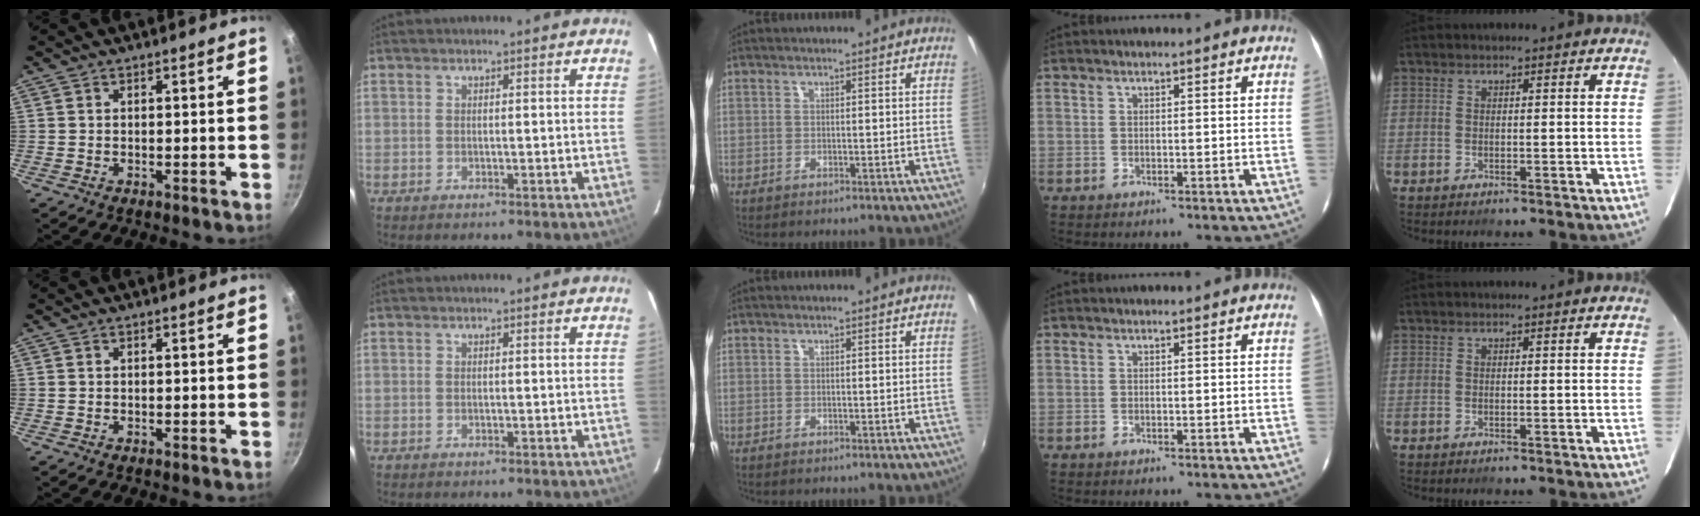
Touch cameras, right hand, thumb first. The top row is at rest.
{}